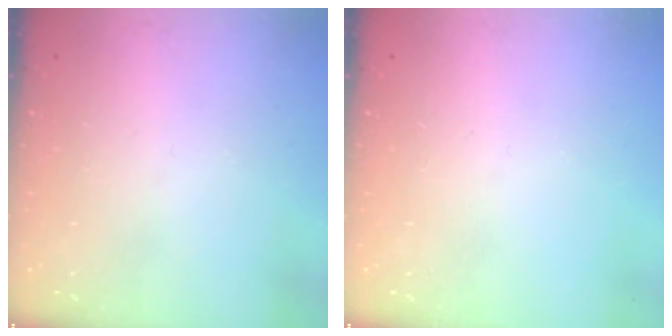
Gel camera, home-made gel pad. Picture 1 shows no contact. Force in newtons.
{"total": 0.0}